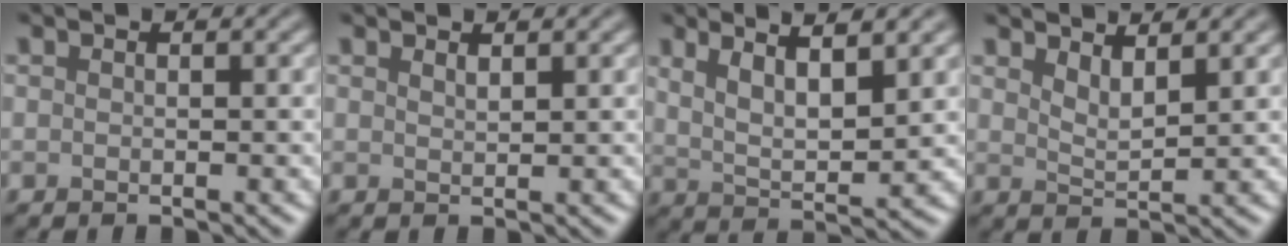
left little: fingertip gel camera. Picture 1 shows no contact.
{"total": 0.9, "force": [0.8, 0.1, 0.4], "torque": [-0.005, 0.000, 0.015]}
{"total": 5.6, "force": [3.1, 1.3, 4.4], "torque": [-0.078, -0.002, 0.057]}
{"total": 2.4, "force": [1.9, 0.6, 1.4], "torque": [-0.022, -0.007, 0.036]}